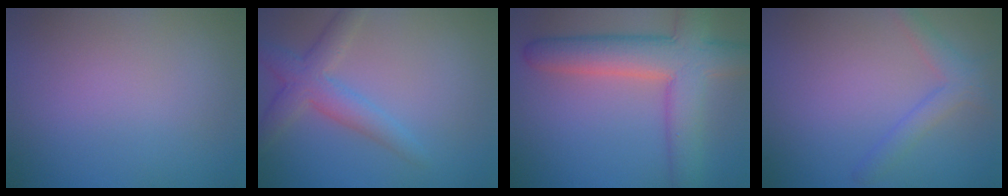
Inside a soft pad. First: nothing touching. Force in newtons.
{"total": 3.6, "press": 3.5, "slide": 0.3}
{"total": 8.1, "press": 8.1, "slide": 0.7}
{"total": 2.5, "press": 2.5, "slide": 0.3}